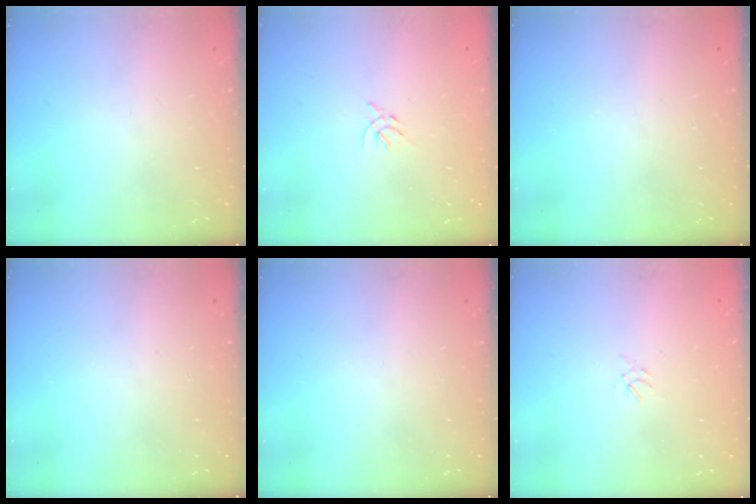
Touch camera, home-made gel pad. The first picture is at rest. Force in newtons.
{"total": 2.3, "press": 2.2, "slide": 0.6}
{"total": 0.0}
{"total": 0.0}
{"total": 0.0}
{"total": 1.2, "press": 1.1, "slide": 0.5}